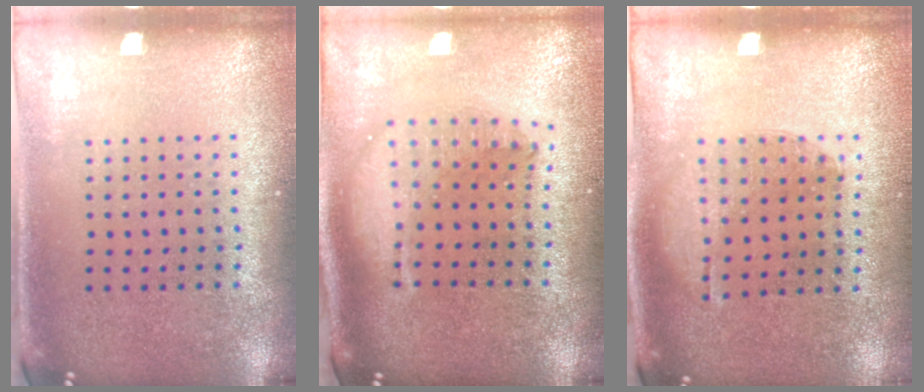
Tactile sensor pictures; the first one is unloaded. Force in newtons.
{"total": 2.1, "press": 1.6, "slide": 1.3}
{"total": 1.1, "press": 0.8, "slide": 0.8}